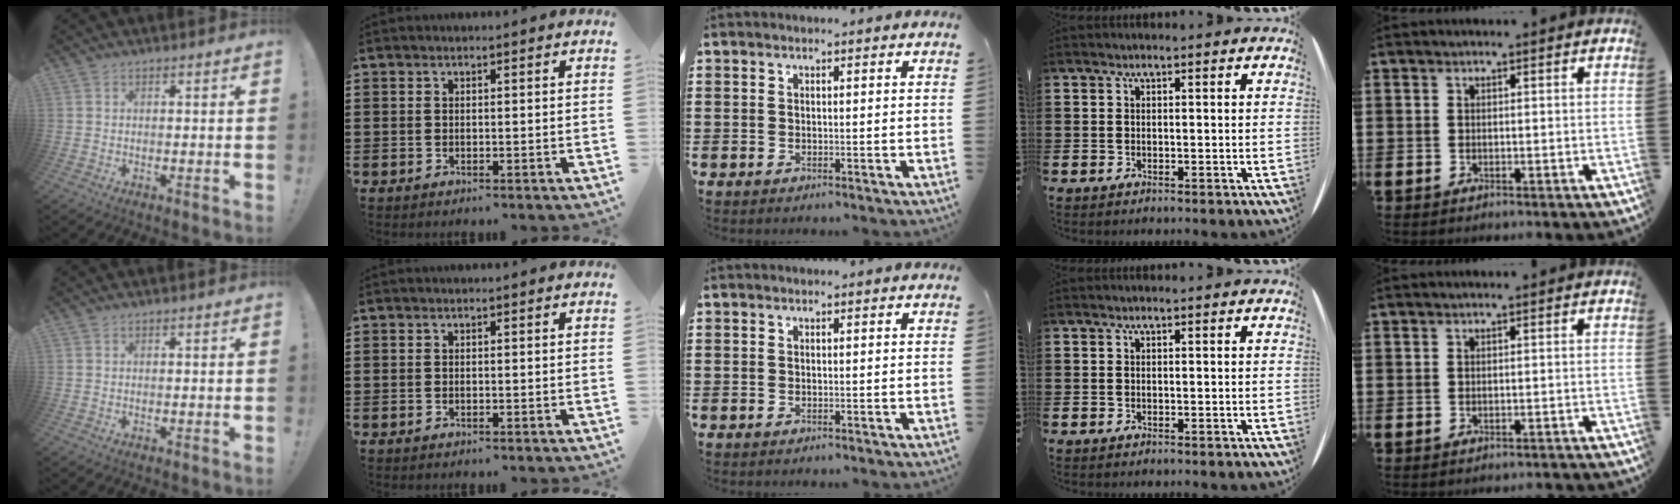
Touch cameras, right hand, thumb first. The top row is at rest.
{"little": {"total": 0.5, "force": [-0.5, -0.1, 0.0], "torque": [0.000, -0.001, -0.010]}}